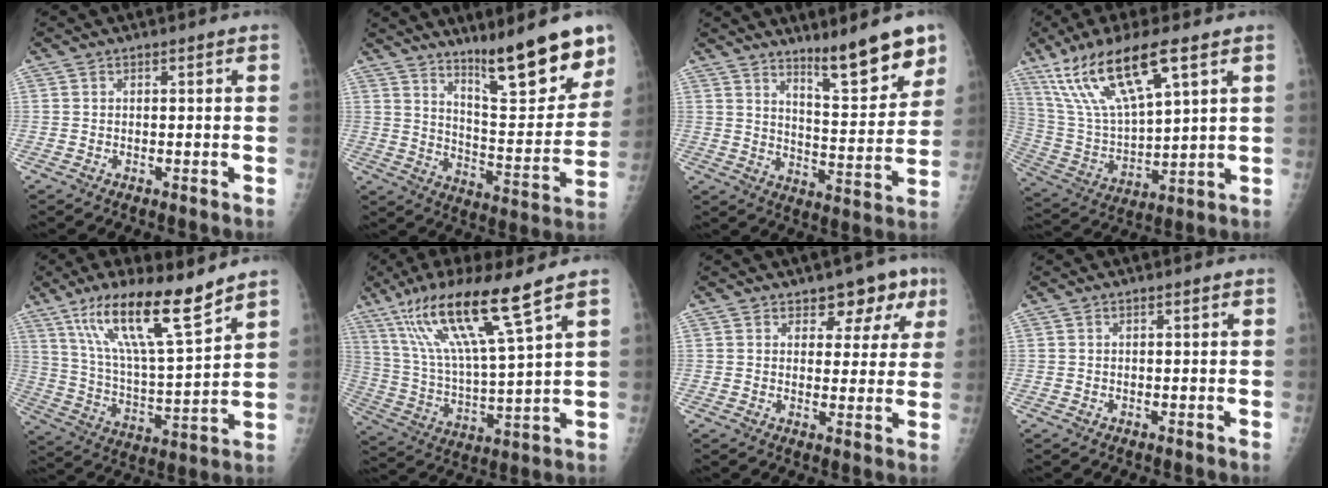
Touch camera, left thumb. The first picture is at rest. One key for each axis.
{"total": 17.6, "fx": 12.3, "fy": 3.7, "fz": 12.1, "tx": -0.133, "ty": -0.087, "tz": 0.198}
{"total": 13.1, "fx": 9.3, "fy": 2.7, "fz": 8.8, "tx": -0.099, "ty": -0.071, "tz": 0.148}
{"total": 17.8, "fx": 10.1, "fy": 4.8, "fz": 13.9, "tx": -0.273, "ty": -0.029, "tz": 0.208}
{"total": 17.6, "fx": 11.9, "fy": 3.0, "fz": 12.6, "tx": -0.211, "ty": -0.062, "tz": 0.222}
{"total": 17.3, "fx": 10.6, "fy": 0.9, "fz": 13.6, "tx": -0.258, "ty": -0.041, "tz": 0.204}
{"total": 6.9, "fx": 4.0, "fy": 4.3, "fz": 3.6, "tx": 0.002, "ty": -0.014, "tz": 0.049}
{"total": 0.0}